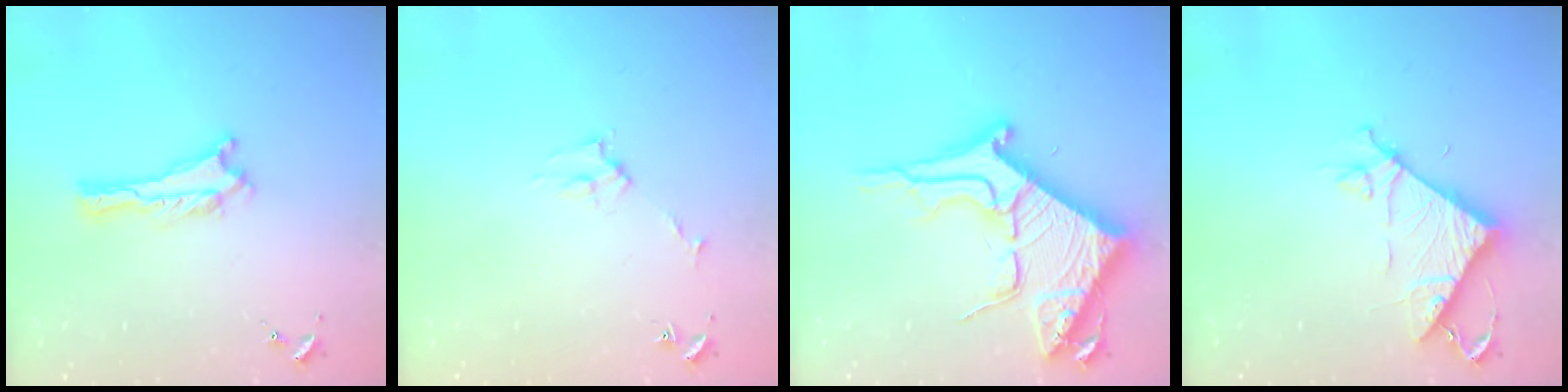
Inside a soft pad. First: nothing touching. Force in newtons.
{"total": 2.7, "press": 2.7, "slide": 0.3}
{"total": 13.9, "press": 13.9, "slide": 1.5}
{"total": 7.9, "press": 7.8, "slide": 0.6}